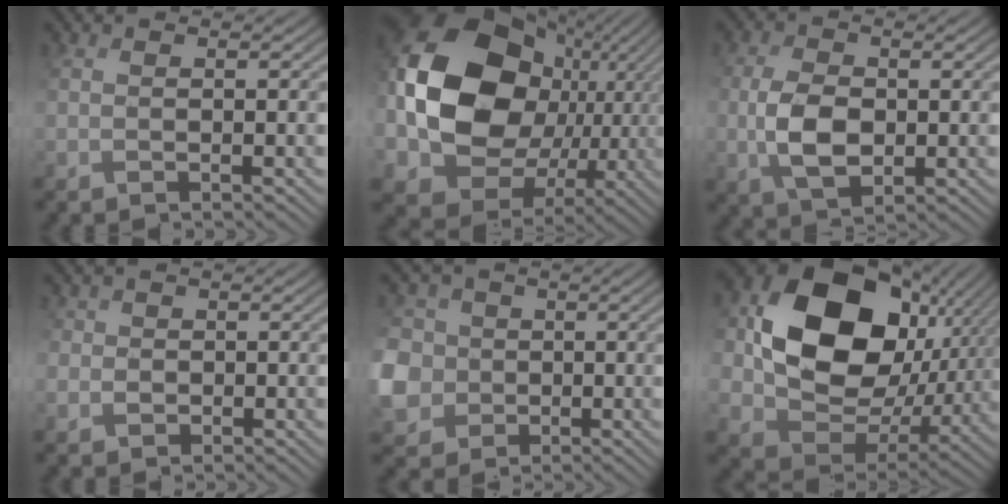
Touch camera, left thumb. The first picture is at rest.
{"total": 21.8, "force": [3.0, 17.2, 13.1], "torque": [-0.315, 0.001, 0.074]}
{"total": 5.0, "force": [-0.2, 3.5, 3.6], "torque": [-0.088, -0.001, -0.001]}
{"total": 1.8, "force": [0.2, 1.8, -0.4], "torque": [0.006, 0.001, 0.007]}
{"total": 6.8, "force": [-0.4, 6.5, 2.1], "torque": [-0.096, 0.000, -0.012]}
{"total": 18.1, "force": [4.5, 13.8, 10.8], "torque": [-0.225, -0.001, 0.102]}